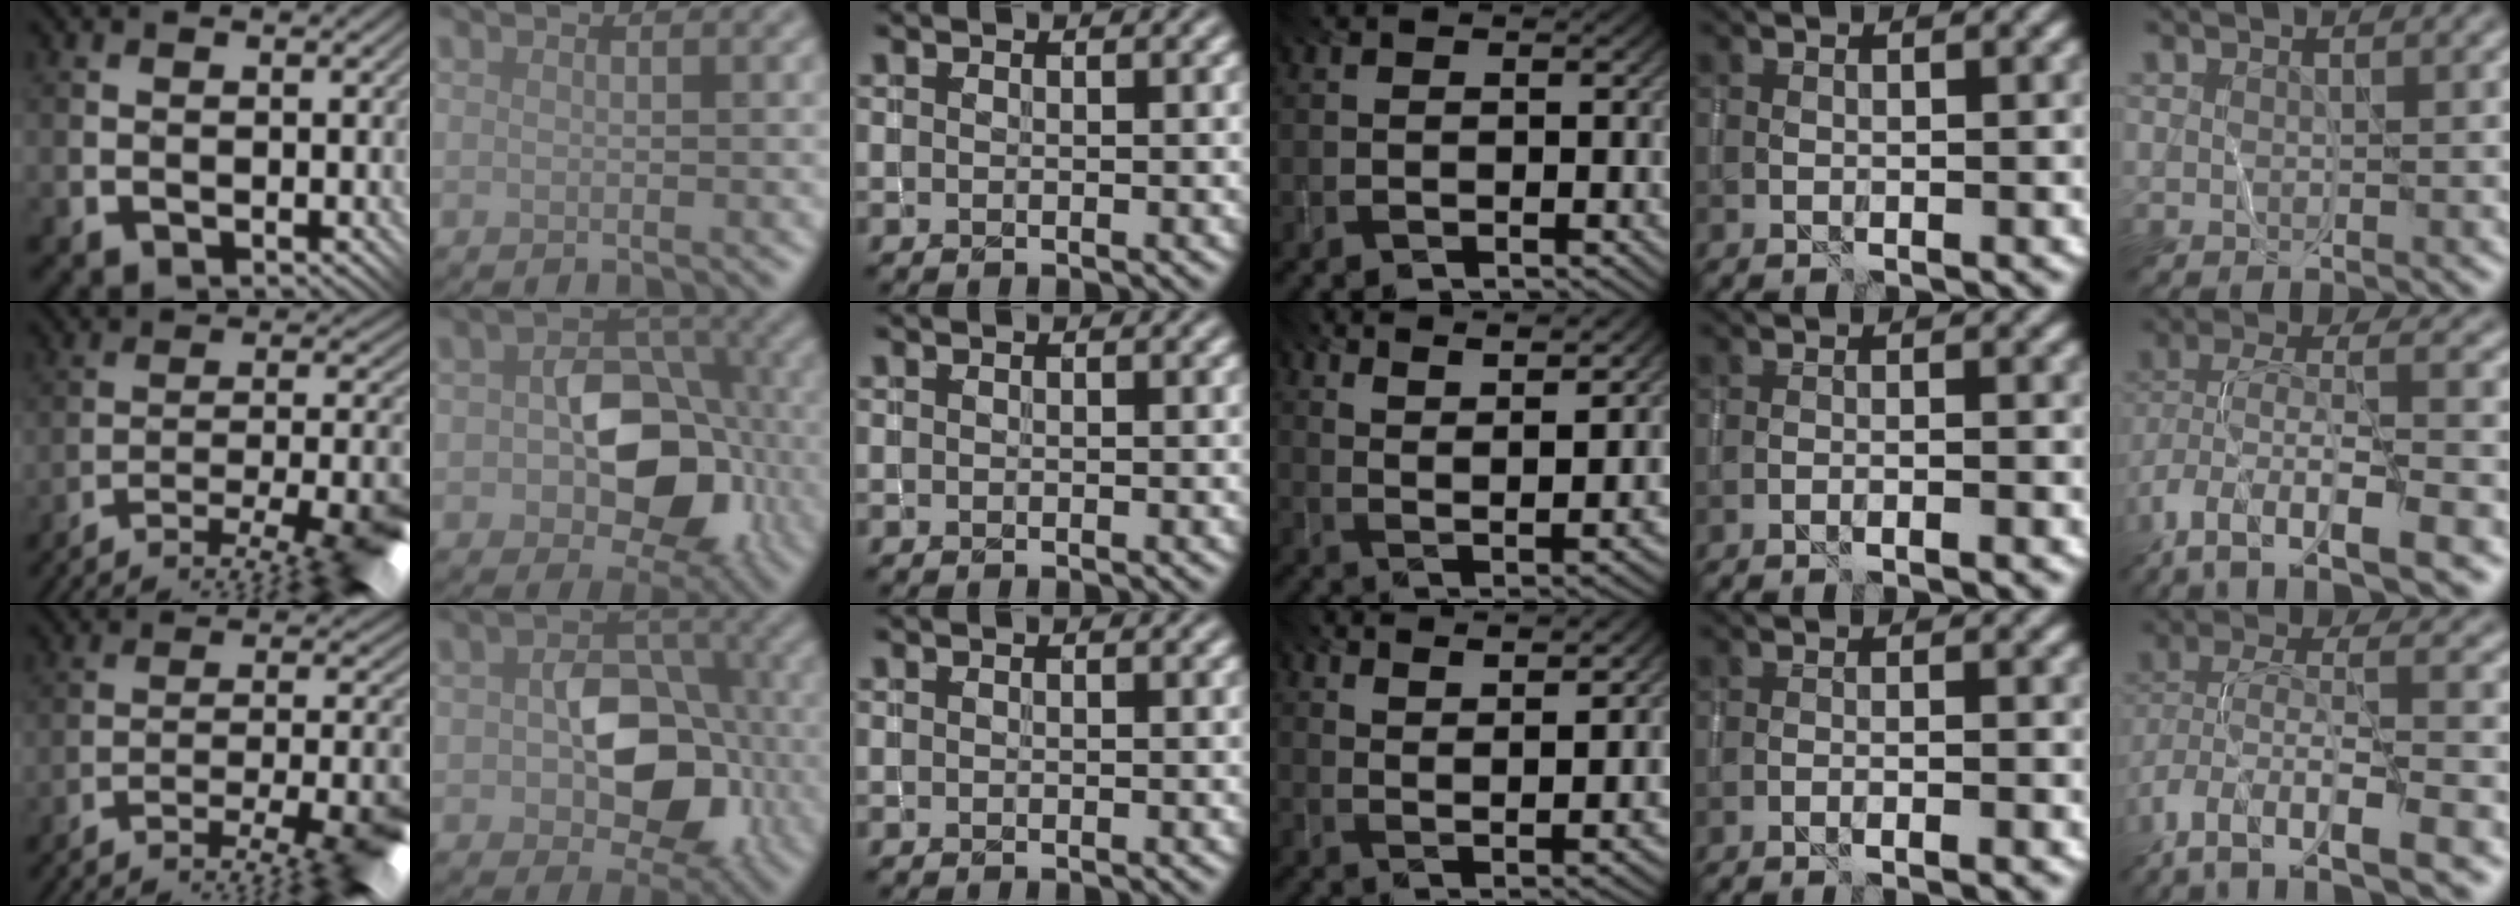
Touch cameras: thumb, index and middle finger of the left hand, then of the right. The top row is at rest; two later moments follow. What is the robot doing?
{"motion": "wrap", "object": "yarn"}